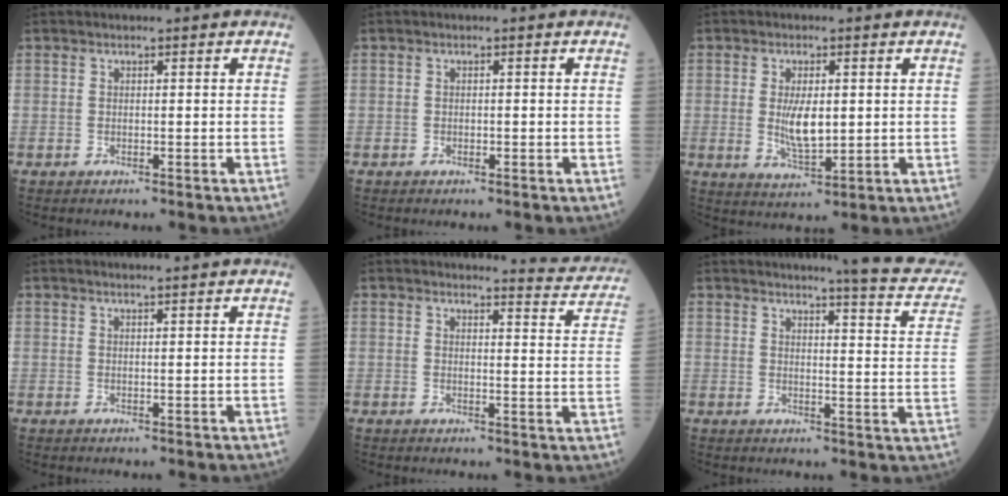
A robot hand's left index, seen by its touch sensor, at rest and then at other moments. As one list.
[{"total": 0.5, "force": [-0.3, 0.3, 0.3], "torque": [-0.007, 0.000, -0.005]}, {"total": 5.8, "force": [0.4, 2.1, 5.4], "torque": [-0.106, -0.010, 0.012]}, {"total": 3.0, "force": [2.8, -0.3, 1.1], "torque": [-0.017, 0.009, 0.034]}, {"total": 7.7, "force": [7.7, 0.2, 0.1], "torque": [0.002, -0.048, 0.069]}, {"total": 11.1, "force": [10.3, 0.1, 4.1], "torque": [-0.036, -0.047, 0.098]}]